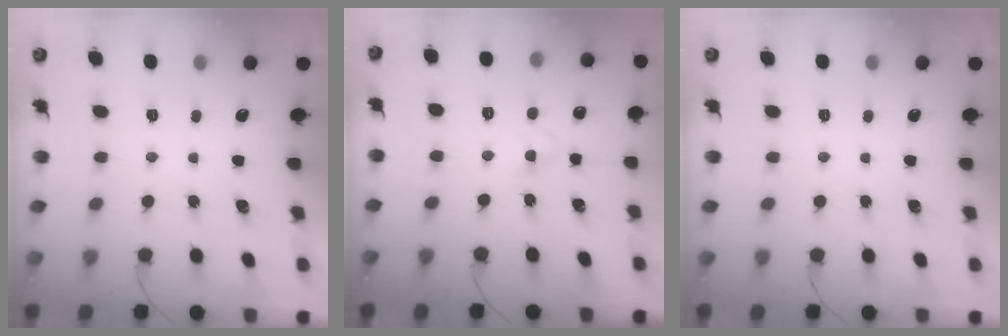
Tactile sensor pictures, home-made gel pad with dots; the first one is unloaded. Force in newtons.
{"total": 2.9, "press": 2.7, "slide": 1.2}
{"total": 0.0}